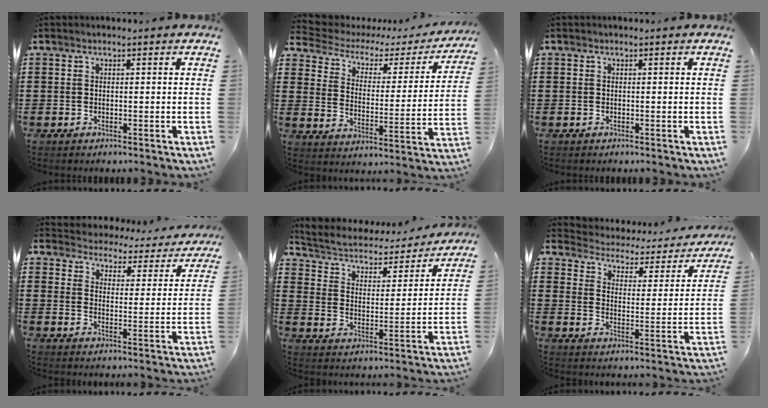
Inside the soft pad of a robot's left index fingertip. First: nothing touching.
{"total": 3.2, "force": [2.1, 2.0, 1.5], "torque": [-0.049, -0.014, 0.025]}
{"total": 0.0}
{"total": 2.8, "force": [2.8, 0.4, -0.2], "torque": [-0.020, -0.028, 0.038]}
{"total": 3.8, "force": [3.2, 1.5, 1.4], "torque": [-0.047, -0.026, 0.046]}
{"total": 2.2, "force": [2.0, 0.9, 0.4], "torque": [-0.026, -0.021, 0.023]}